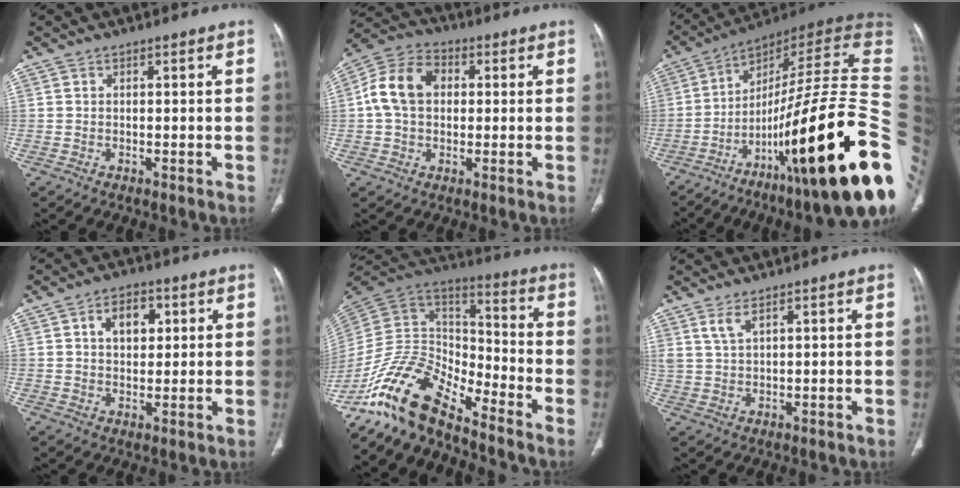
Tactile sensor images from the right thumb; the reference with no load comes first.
{"total": 11.0, "force": [1.4, 8.2, 7.3], "torque": [-0.127, 0.026, 0.016]}
{"total": 35.4, "force": [-8.5, 6.9, 33.6], "torque": [-0.441, 0.040, -0.137]}
{"total": 6.3, "force": [2.0, 4.2, 4.3], "torque": [-0.040, -0.003, 0.030]}
{"total": 16.3, "force": [-13.3, 5.4, 7.7], "torque": [-0.134, 0.095, -0.262]}
{"total": 3.0, "force": [2.0, 0.9, 2.0], "torque": [-0.046, -0.008, 0.049]}